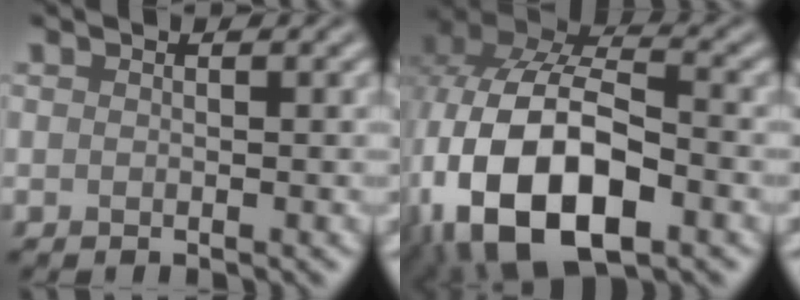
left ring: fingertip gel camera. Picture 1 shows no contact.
{"total": 15.4, "force": [-4.7, 9.2, 11.5], "torque": [-0.228, -0.018, -0.077]}